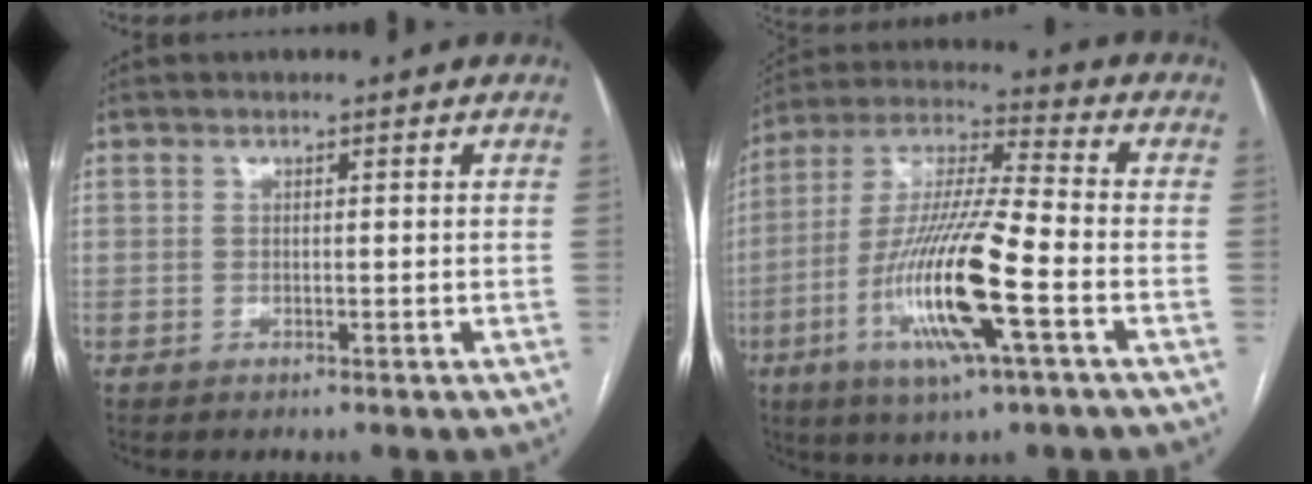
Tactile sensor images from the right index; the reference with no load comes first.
{"total": 17.3, "force": [-5.5, 1.2, 16.3], "torque": [-0.329, -0.013, -0.102]}